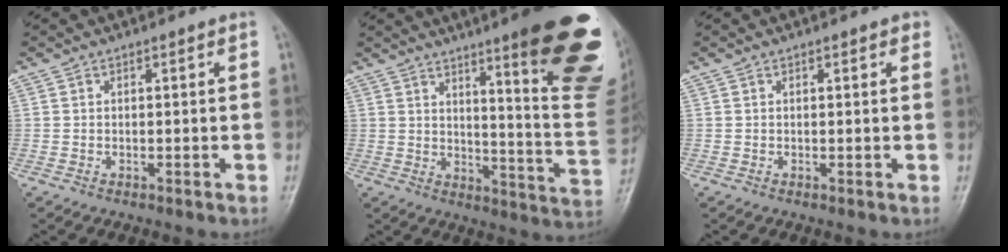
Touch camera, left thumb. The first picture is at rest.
{"total": 25.0, "force": [13.5, 4.3, 20.7], "torque": [-0.208, -0.066, 0.182]}
{"total": 1.5, "force": [0.9, 0.6, 1.0], "torque": [-0.007, -0.001, 0.009]}